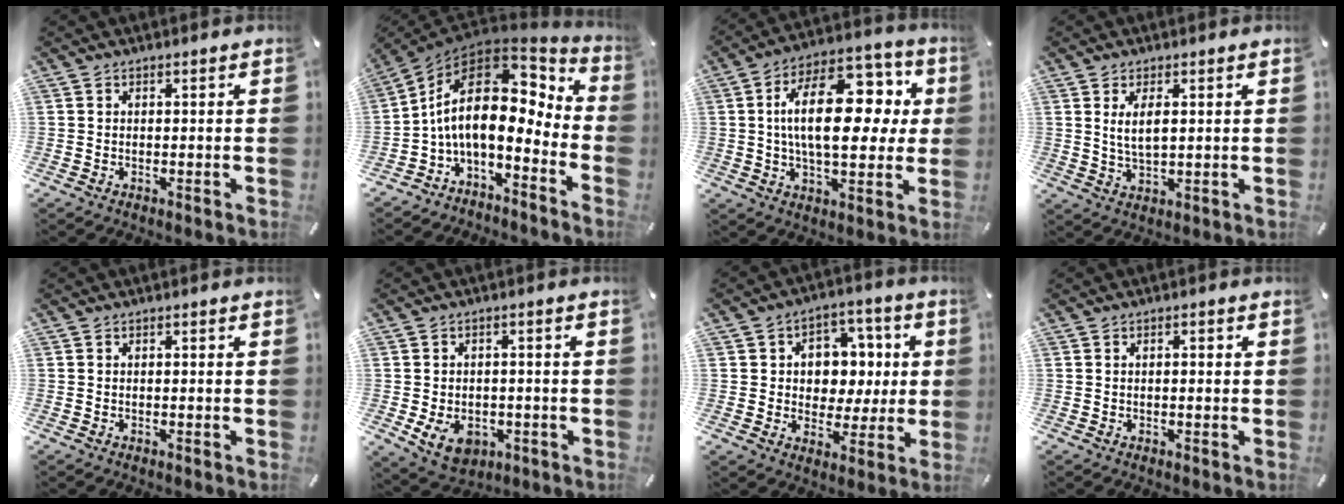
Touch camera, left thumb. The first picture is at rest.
{"total": 17.6, "force": [2.0, 9.3, 14.8], "torque": [-0.282, -0.031, 0.035]}
{"total": 21.6, "force": [4.0, 11.5, 17.8], "torque": [-0.299, -0.003, 0.062]}
{"total": 4.8, "force": [1.4, 1.9, 4.1], "torque": [-0.085, -0.004, 0.021]}
{"total": 0.0}
{"total": 7.5, "force": [-2.2, 5.7, 4.3], "torque": [-0.078, 0.007, -0.039]}
{"total": 9.5, "force": [0.9, 8.9, 3.3], "torque": [-0.040, -0.008, 0.019]}
{"total": 1.0, "force": [-0.1, 0.4, 0.9], "torque": [-0.017, 0.001, -0.003]}